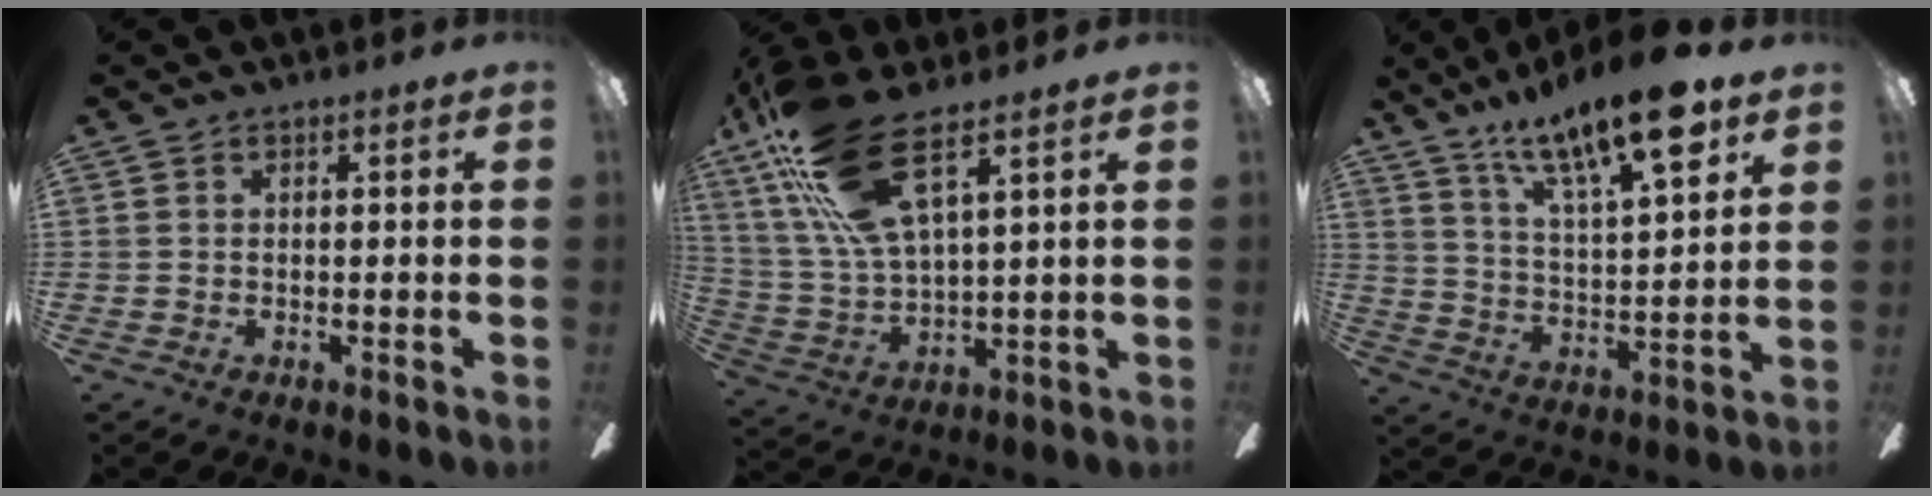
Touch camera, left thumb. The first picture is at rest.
{"total": 18.3, "force": [11.2, 5.6, 13.3], "torque": [-0.292, -0.042, 0.195]}
{"total": 18.9, "force": [12.9, 5.6, 12.7], "torque": [-0.210, -0.068, 0.210]}